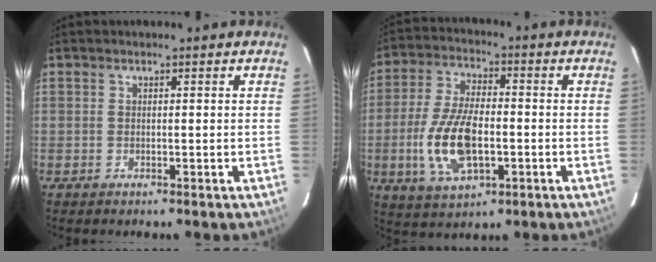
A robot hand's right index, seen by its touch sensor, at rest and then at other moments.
{"total": 13.6, "force": [-3.0, 6.4, 11.6], "torque": [-0.244, -0.003, -0.052]}